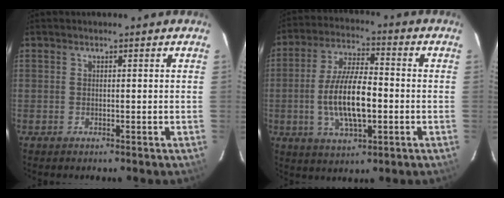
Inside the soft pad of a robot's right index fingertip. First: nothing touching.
{"total": 12.8, "force": [-2.2, 4.6, 11.7], "torque": [-0.231, -0.002, -0.037]}